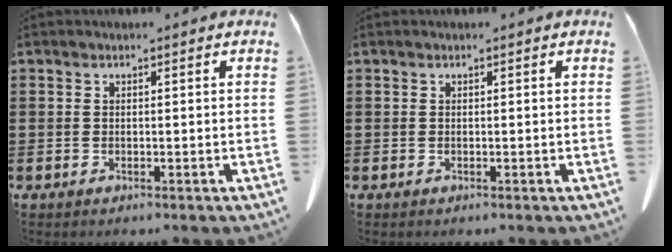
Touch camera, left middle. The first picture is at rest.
{"total": 0.0}